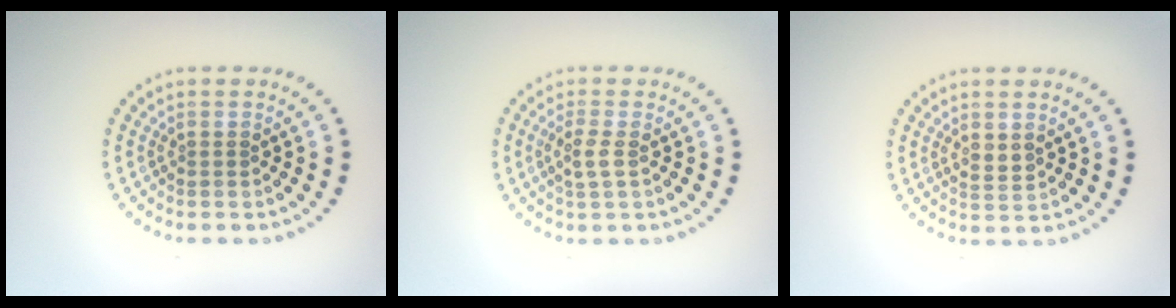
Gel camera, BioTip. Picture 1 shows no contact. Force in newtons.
{"total": 1.6, "press": 1.5, "slide": 0.7}
{"total": 1.5, "press": 1.3, "slide": 0.6}